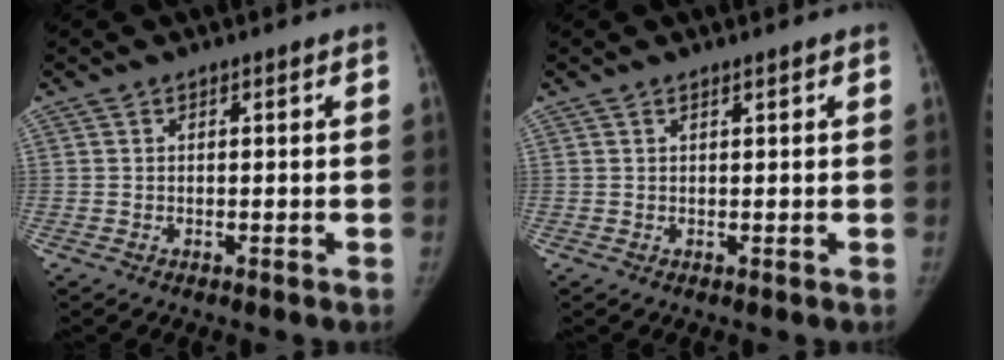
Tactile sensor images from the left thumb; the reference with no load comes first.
{"total": 0.5, "force": [0.4, 0.1, 0.2], "torque": [-0.005, -0.002, 0.008]}